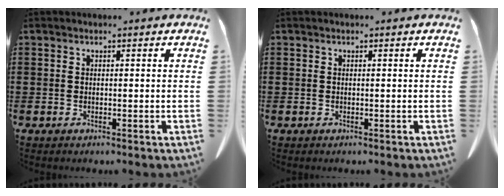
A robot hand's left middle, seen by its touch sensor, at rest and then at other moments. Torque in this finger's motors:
{"motor_torque": [-0.88, 0.88, 0.00, -0.01]}